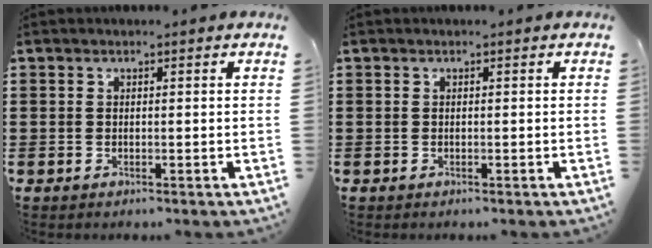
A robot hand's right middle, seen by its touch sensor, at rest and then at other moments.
{"total": 0.0}